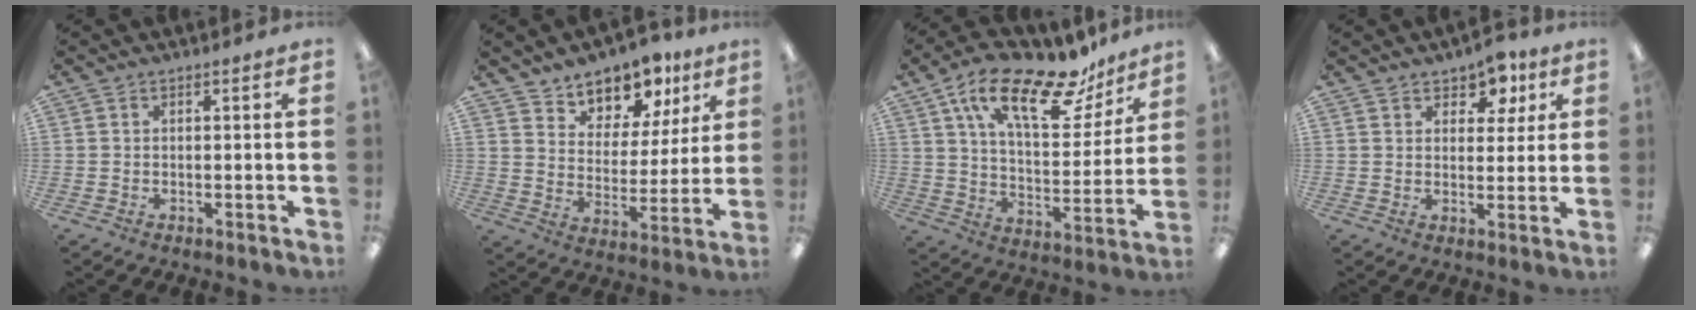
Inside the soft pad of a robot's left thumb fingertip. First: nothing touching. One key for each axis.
{"total": 10.0, "fx": 8.4, "fy": 5.3, "fz": 1.4, "tx": -0.026, "ty": -0.074, "tz": 0.155}
{"total": 21.5, "fx": 14.1, "fy": 8.5, "fz": 13.9, "tx": -0.225, "ty": -0.077, "tz": 0.236}
{"total": 7.1, "fx": 4.7, "fy": 4.4, "fz": 2.9, "tx": -0.030, "ty": -0.021, "tz": 0.079}